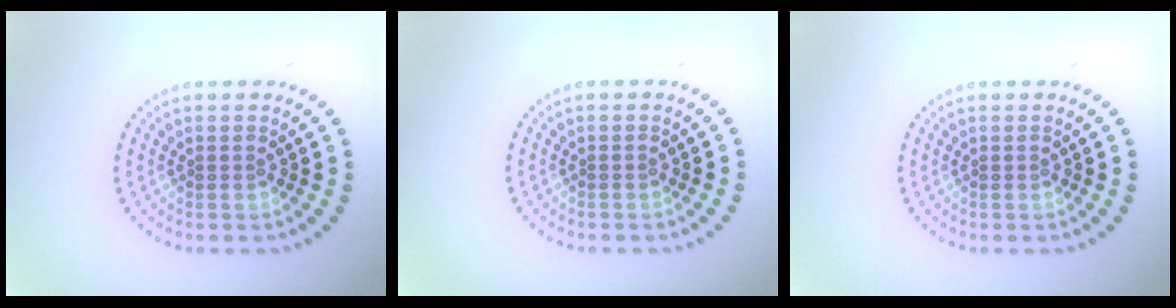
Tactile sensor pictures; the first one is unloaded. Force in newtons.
{"total": 0.0}
{"total": 0.0}